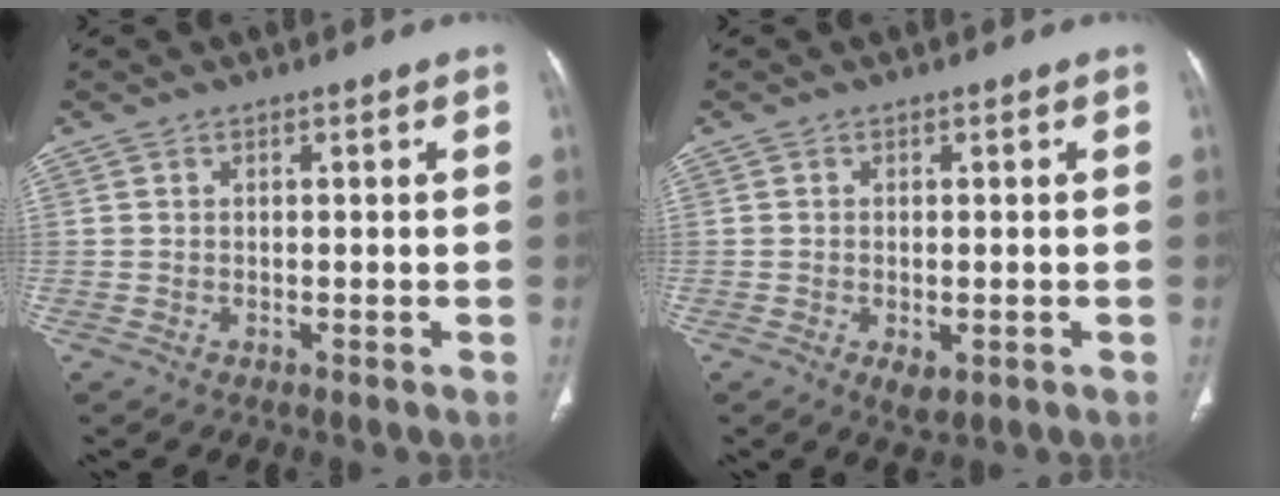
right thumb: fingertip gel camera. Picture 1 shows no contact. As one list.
[{"total": 3.0, "force": [-1.0, 1.5, 2.4], "torque": [-0.041, -0.006, -0.010]}]